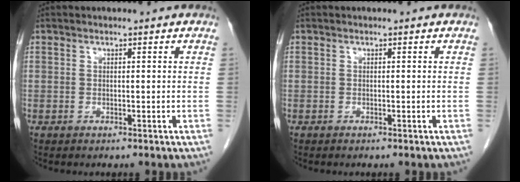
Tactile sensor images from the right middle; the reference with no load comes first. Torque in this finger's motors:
{"motor_torque": [0.27, 0.19, 0.04, -0.01]}